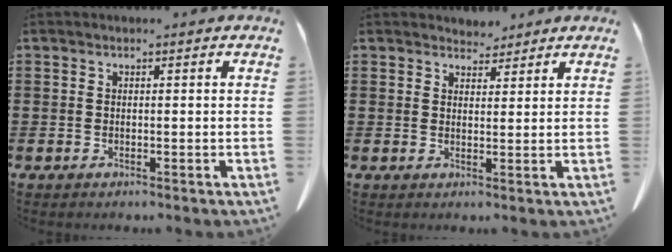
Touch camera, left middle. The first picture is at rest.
{"total": 3.0, "force": [2.8, 0.9, 0.0], "torque": [0.000, -0.009, 0.053]}